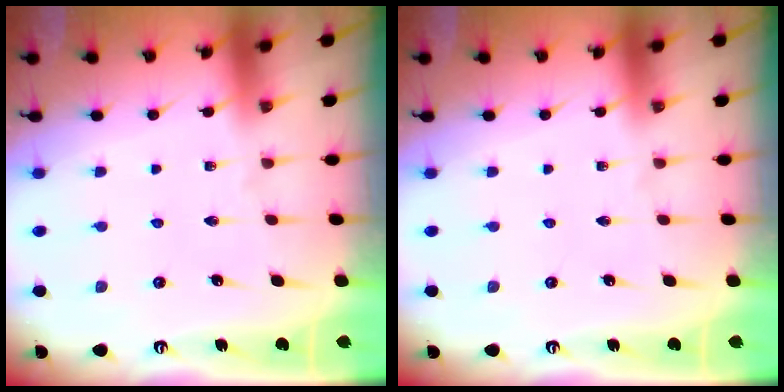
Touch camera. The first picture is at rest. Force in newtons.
{"total": 0.0}